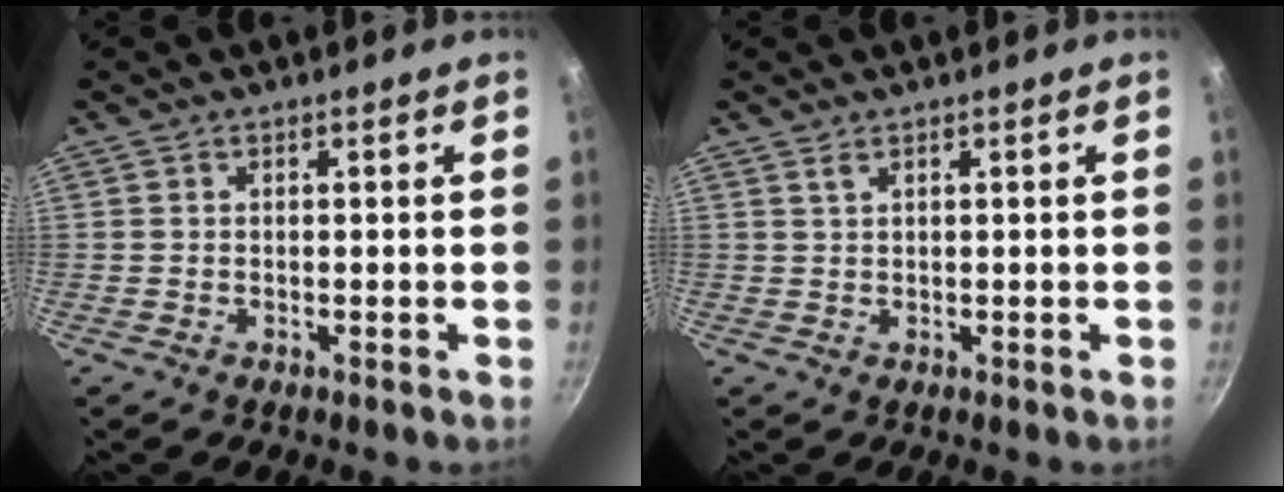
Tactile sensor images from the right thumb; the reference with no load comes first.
{"total": 0.8, "force": [0.6, 0.3, 0.4], "torque": [-0.010, -0.002, 0.015]}